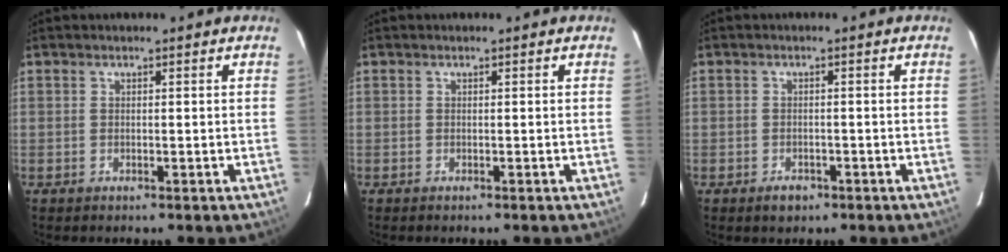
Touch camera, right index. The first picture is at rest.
{"total": 0.0}
{"total": 2.2, "force": [-1.4, 1.4, 0.9], "torque": [-0.014, 0.002, -0.015]}